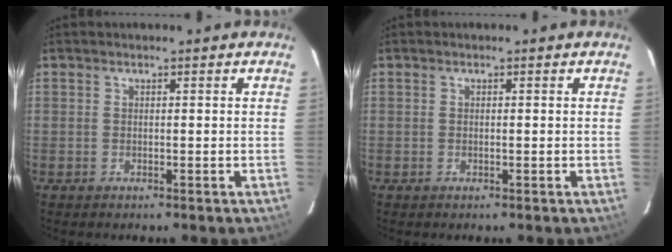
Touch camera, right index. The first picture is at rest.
{"total": 0.0}